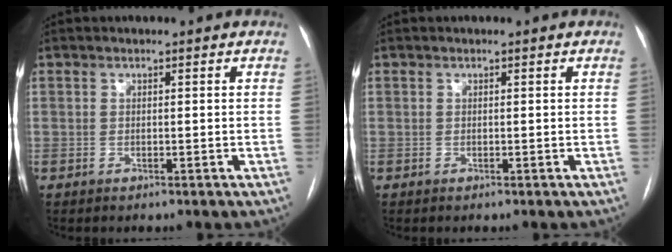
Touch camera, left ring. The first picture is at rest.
{"total": 0.0}